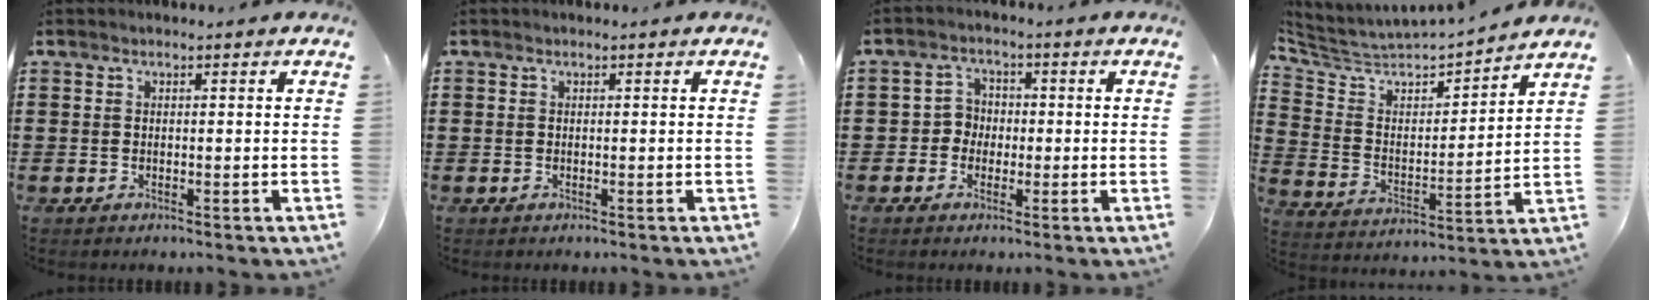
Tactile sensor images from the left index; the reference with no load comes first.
{"total": 0.0}
{"total": 3.3, "force": [-0.9, 3.0, 0.9], "torque": [-0.030, 0.010, -0.023]}
{"total": 4.5, "force": [4.1, 1.4, 1.3], "torque": [-0.053, -0.036, 0.063]}